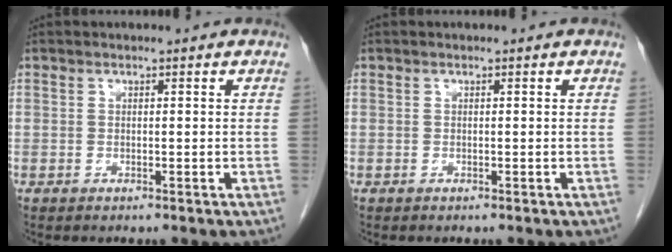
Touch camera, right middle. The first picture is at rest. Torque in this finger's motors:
{"motor_torque": [0.20, 0.05, 0.03, -0.01]}